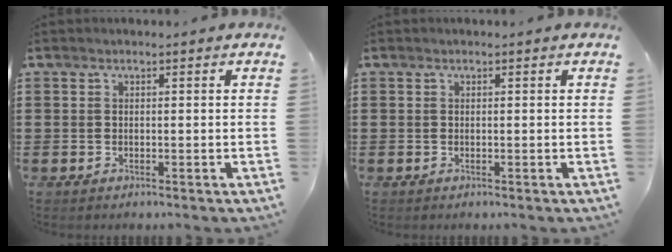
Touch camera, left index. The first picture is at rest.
{"total": 0.0}